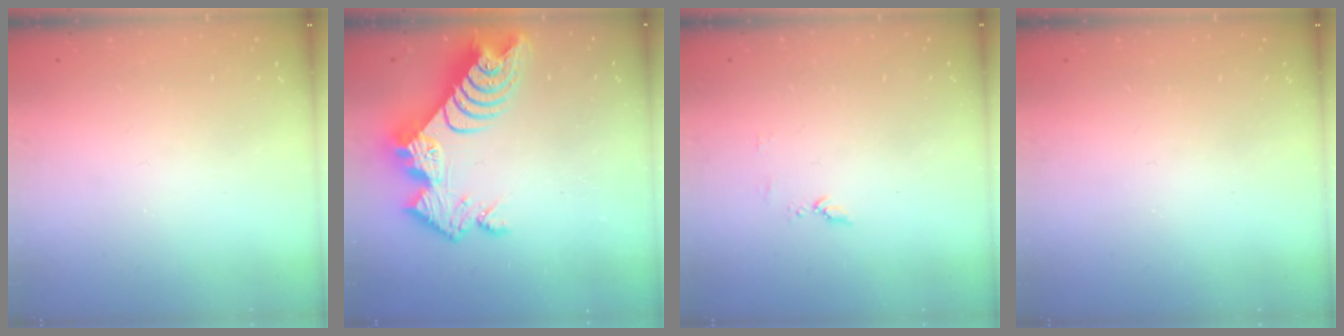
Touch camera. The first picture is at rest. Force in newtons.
{"total": 16.6, "press": 16.6, "slide": 1.4}
{"total": 5.1, "press": 5.0, "slide": 0.6}
{"total": 0.0}